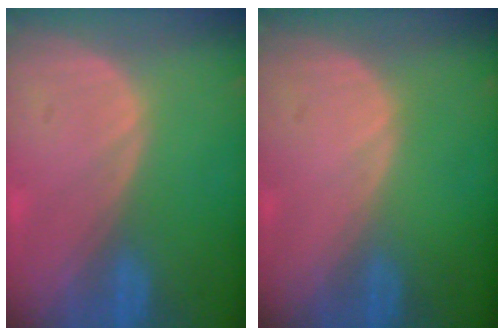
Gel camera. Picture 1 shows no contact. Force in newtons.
{"total": 0.0}